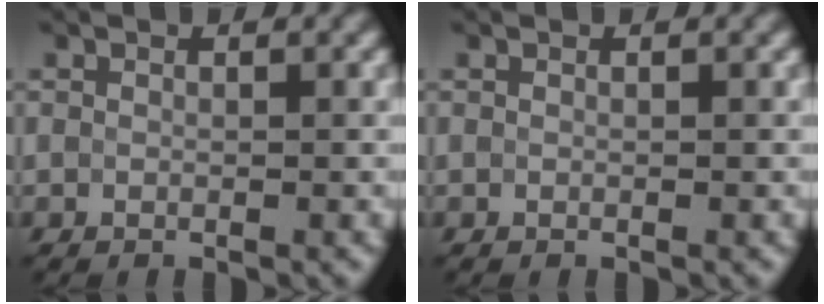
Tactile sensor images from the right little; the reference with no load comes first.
{"total": 0.0}